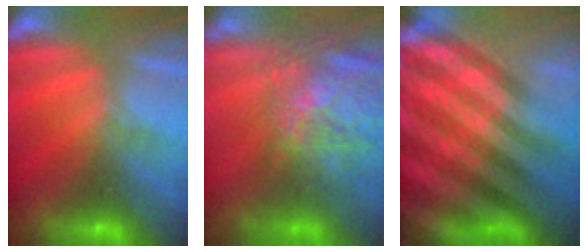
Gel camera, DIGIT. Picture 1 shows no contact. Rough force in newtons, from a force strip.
{"total": 9.8}
{"total": 6.7}